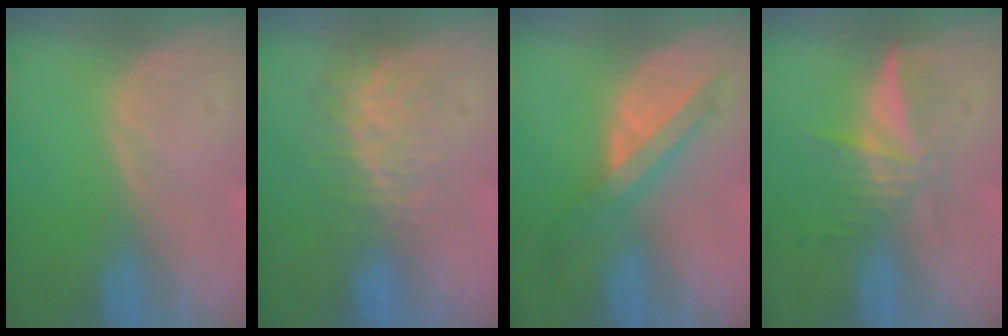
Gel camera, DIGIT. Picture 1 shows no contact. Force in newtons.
{"total": 8.1, "press": 7.2, "slide": 3.7}
{"total": 5.9, "press": 5.7, "slide": 1.5}
{"total": 6.0, "press": 5.4, "slide": 2.6}